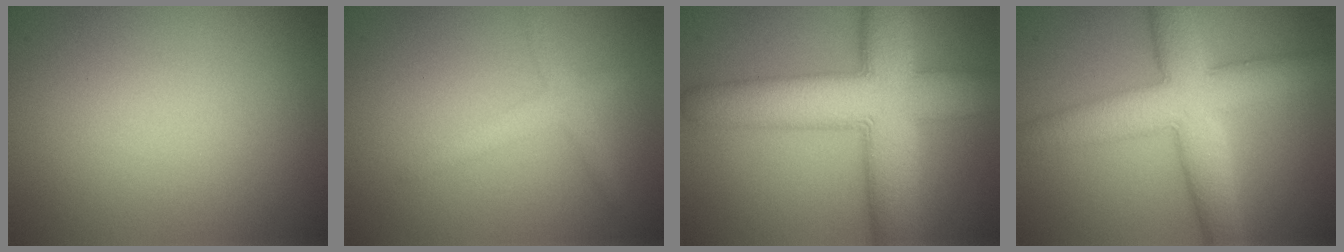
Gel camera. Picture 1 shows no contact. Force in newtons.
{"total": 2.1, "press": 2.1, "slide": 0.1}
{"total": 11.7, "press": 11.7, "slide": 0.1}
{"total": 7.9, "press": 7.9, "slide": 0.4}